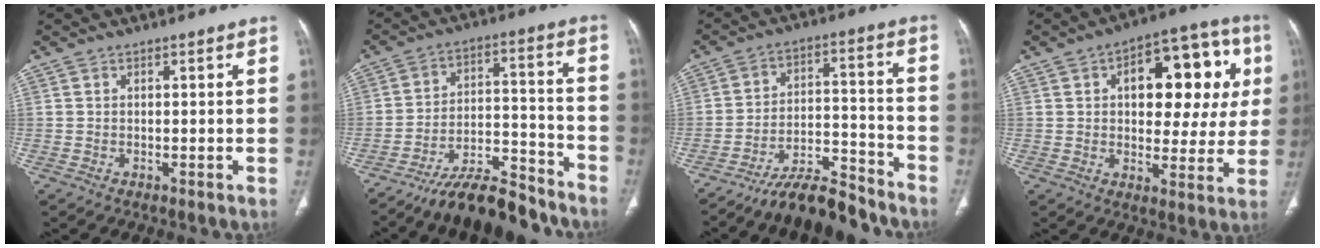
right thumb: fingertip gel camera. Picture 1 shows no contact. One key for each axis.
{"total": 13.2, "fx": -11.6, "fy": 3.8, "fz": 5.0, "tx": -0.066, "ty": 0.095, "tz": -0.194}
{"total": 11.0, "fx": -10.0, "fy": 2.8, "fz": 3.6, "tx": -0.047, "ty": 0.090, "tz": -0.171}
{"total": 19.6, "fx": 4.8, "fy": 10.4, "fz": 15.9, "tx": -0.154, "ty": 0.016, "tz": 0.059}